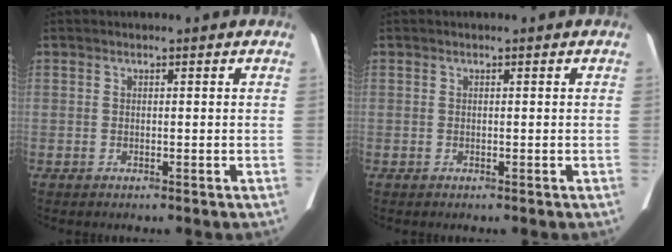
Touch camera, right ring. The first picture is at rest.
{"total": 0.0}